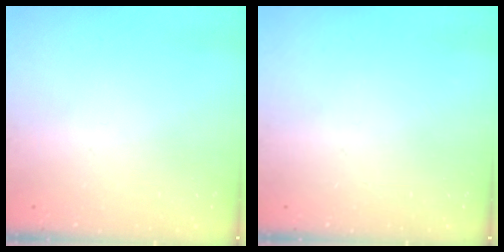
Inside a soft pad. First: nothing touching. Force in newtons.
{"total": 0.0}